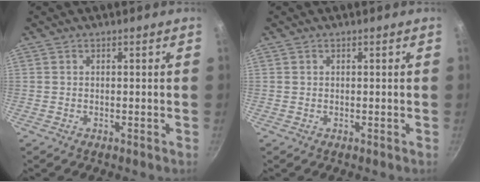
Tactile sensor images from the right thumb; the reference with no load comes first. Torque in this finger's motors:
{"motor_torque": [-0.10, -0.37, -0.24, 0.32, 0.08]}